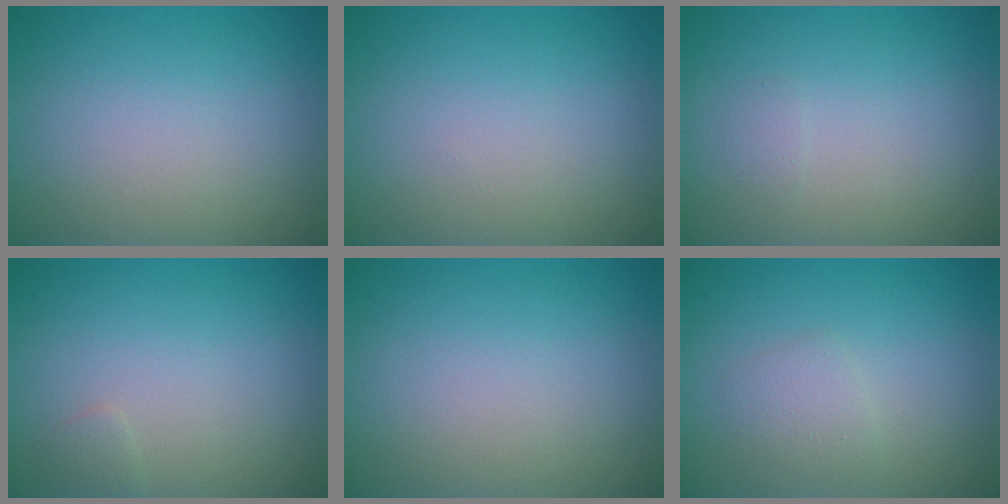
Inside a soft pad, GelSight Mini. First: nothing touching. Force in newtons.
{"total": 0.0}
{"total": 0.5, "press": 0.5, "slide": 0.1}
{"total": 0.7, "press": 0.7, "slide": 0.0}
{"total": 0.0}
{"total": 1.5, "press": 1.5, "slide": 0.0}